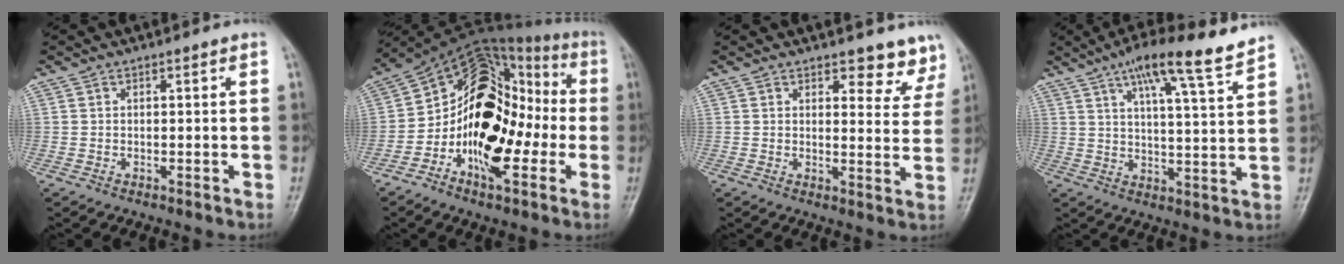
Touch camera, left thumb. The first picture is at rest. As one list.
[{"total": 19.4, "force": [-4.0, 11.9, 14.8], "torque": [-0.195, 0.052, -0.074]}, {"total": 6.1, "force": [5.2, 2.6, 1.8], "torque": [0.017, -0.039, 0.051]}, {"total": 12.3, "force": [9.0, 1.0, 8.4], "torque": [-0.125, -0.036, 0.136]}]